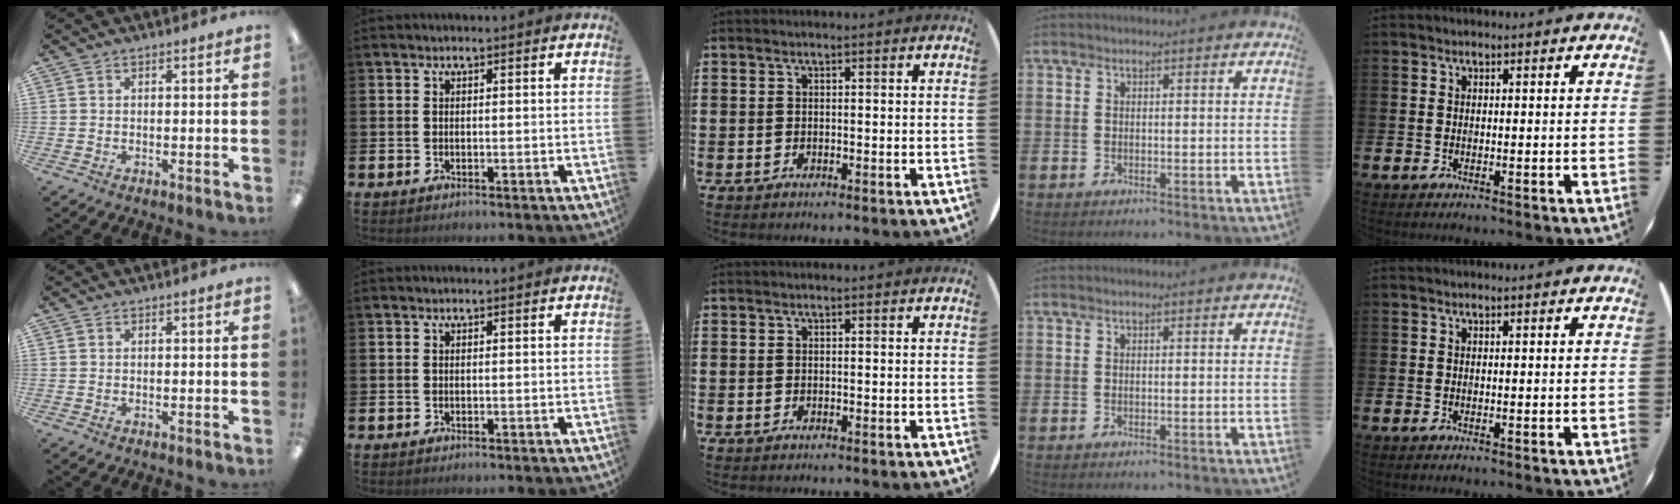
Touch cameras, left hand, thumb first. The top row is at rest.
{}